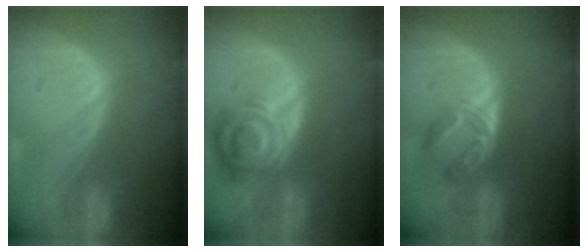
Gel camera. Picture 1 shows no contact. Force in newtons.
{"total": 8.4, "press": 7.4, "slide": 4.0}
{"total": 6.0, "press": 4.9, "slide": 3.4}